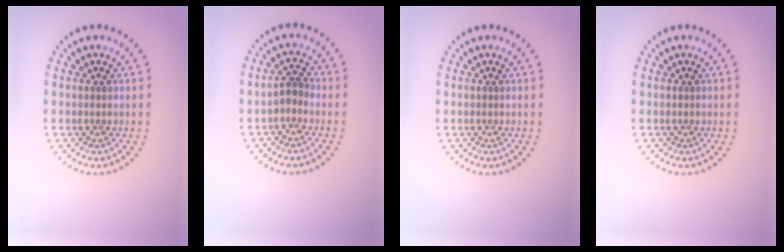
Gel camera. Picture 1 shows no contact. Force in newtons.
{"total": 1.3, "press": 1.1, "slide": 0.7}
{"total": 0.0}
{"total": 0.0}